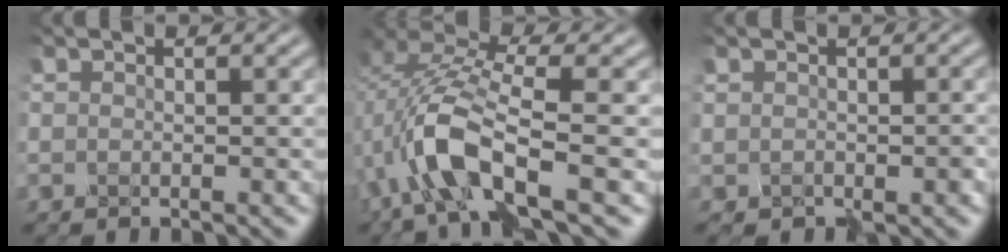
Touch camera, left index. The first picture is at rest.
{"total": 6.2, "force": [-1.8, 2.6, 5.3], "torque": [-0.132, 0.015, -0.052]}
{"total": 1.8, "force": [0.3, 1.6, 0.7], "torque": [0.000, 0.001, -0.004]}